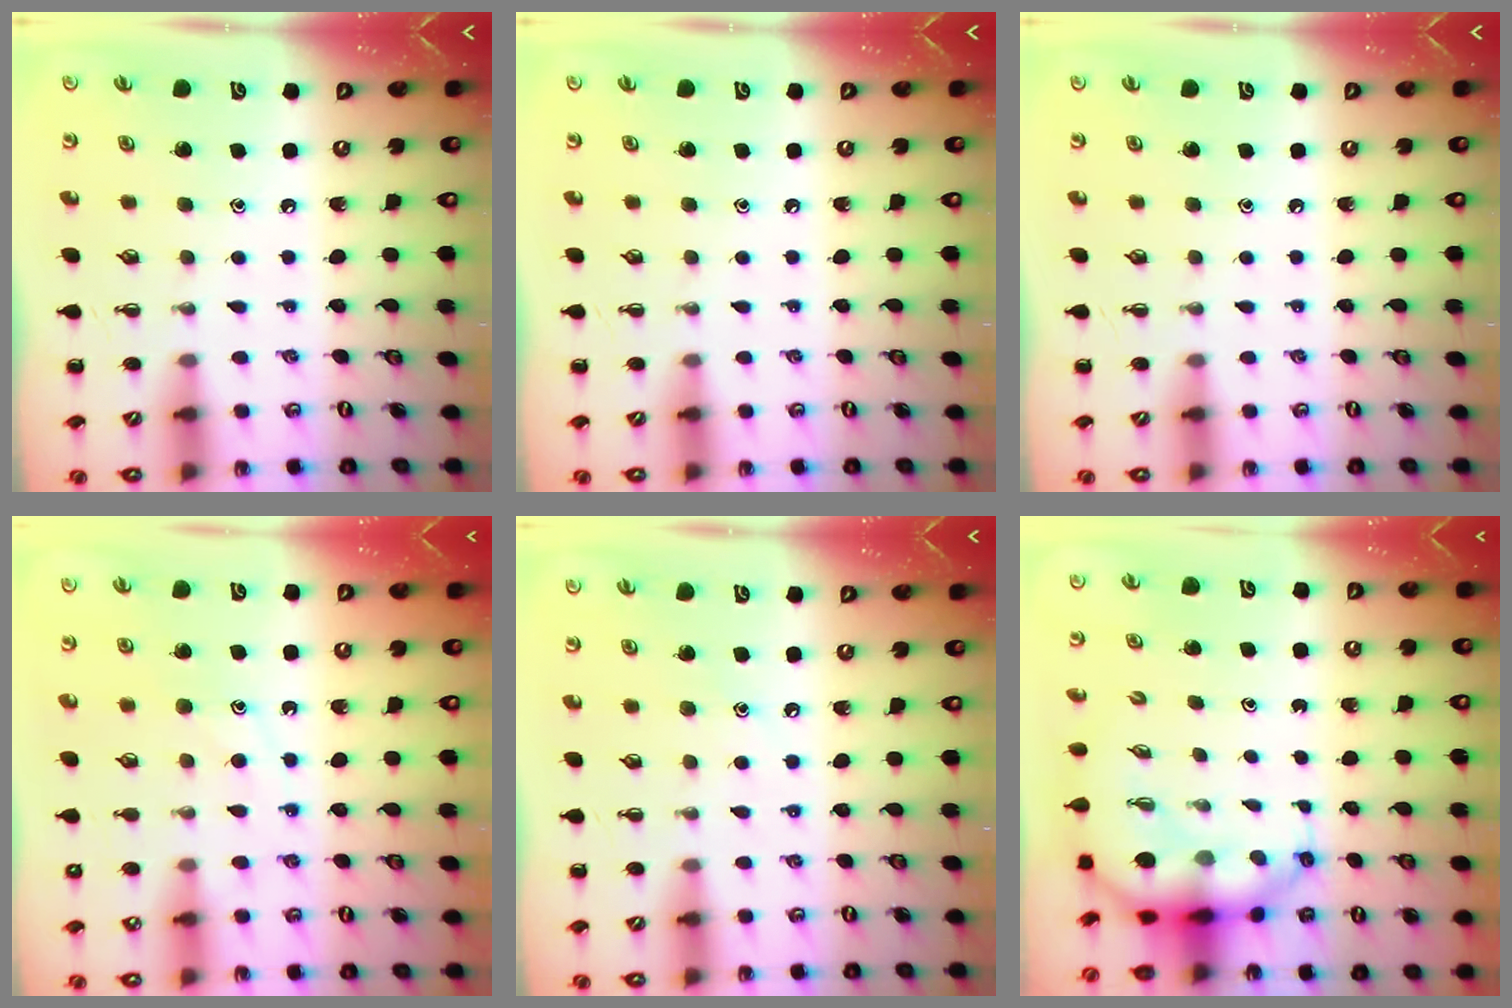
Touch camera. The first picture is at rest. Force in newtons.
{"total": 0.0}
{"total": 0.0}
{"total": 10.5, "press": 10.5, "slide": 0.6}
{"total": 7.3, "press": 7.1, "slide": 1.5}
{"total": 7.0, "press": 6.7, "slide": 2.0}